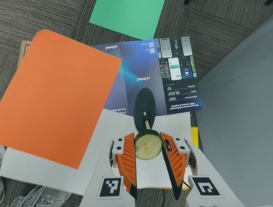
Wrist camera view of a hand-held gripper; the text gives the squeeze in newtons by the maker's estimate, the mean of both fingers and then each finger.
{"total": 8.9, "left": 9.4, "right": 8.4}